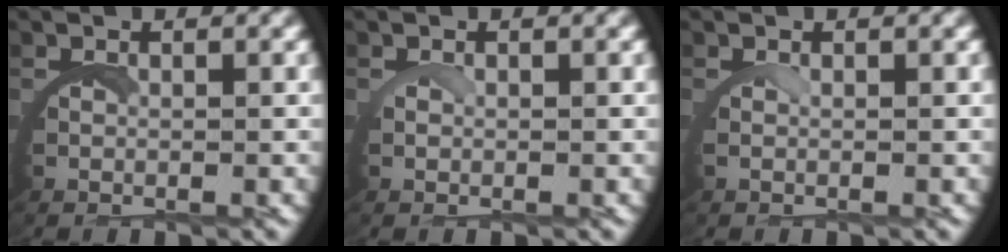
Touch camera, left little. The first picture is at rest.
{"total": 0.5, "force": [0.4, -0.3, 0.1], "torque": [-0.010, -0.006, 0.011]}
{"total": 0.6, "force": [0.3, -0.2, 0.4], "torque": [-0.010, 0.003, 0.006]}